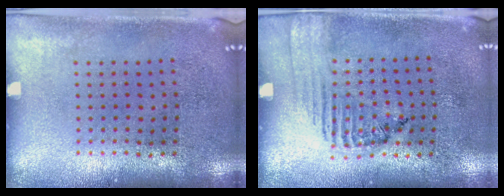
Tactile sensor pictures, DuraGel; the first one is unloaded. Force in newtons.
{"total": 1.6, "press": 1.2, "slide": 1.0}